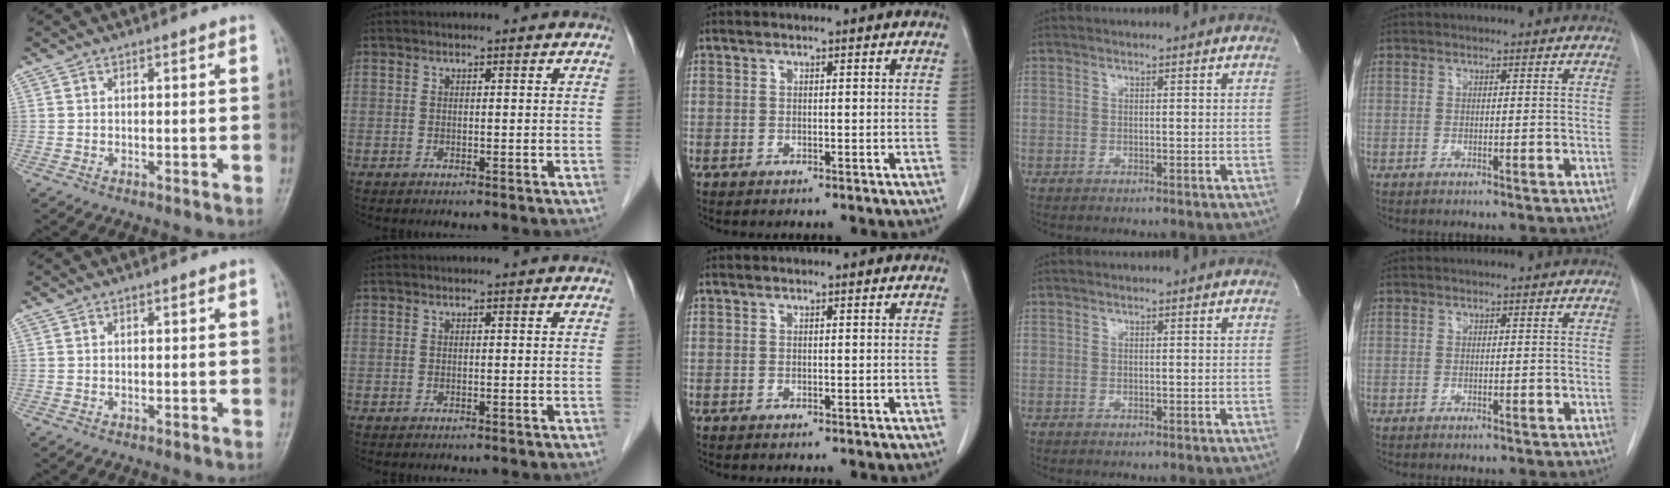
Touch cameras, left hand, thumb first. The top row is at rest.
{}